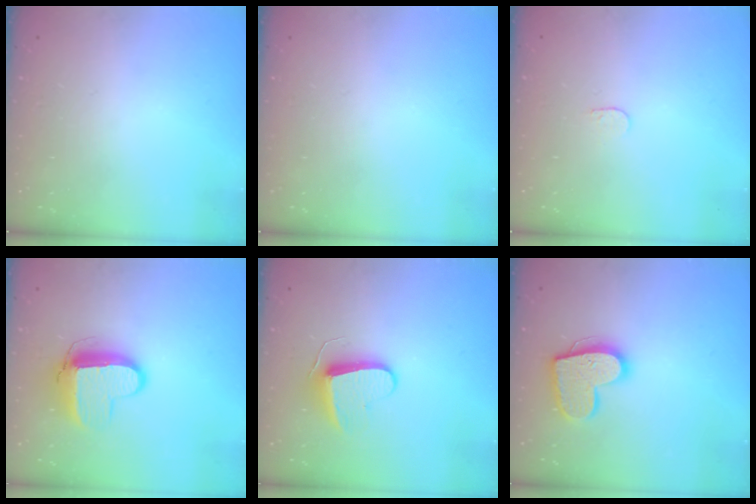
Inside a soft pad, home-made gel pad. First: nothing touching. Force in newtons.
{"total": 0.0}
{"total": 3.3, "press": 3.3, "slide": 0.3}
{"total": 11.1, "press": 11.0, "slide": 0.9}
{"total": 8.7, "press": 8.7, "slide": 0.5}
{"total": 14.8, "press": 14.8, "slide": 1.0}